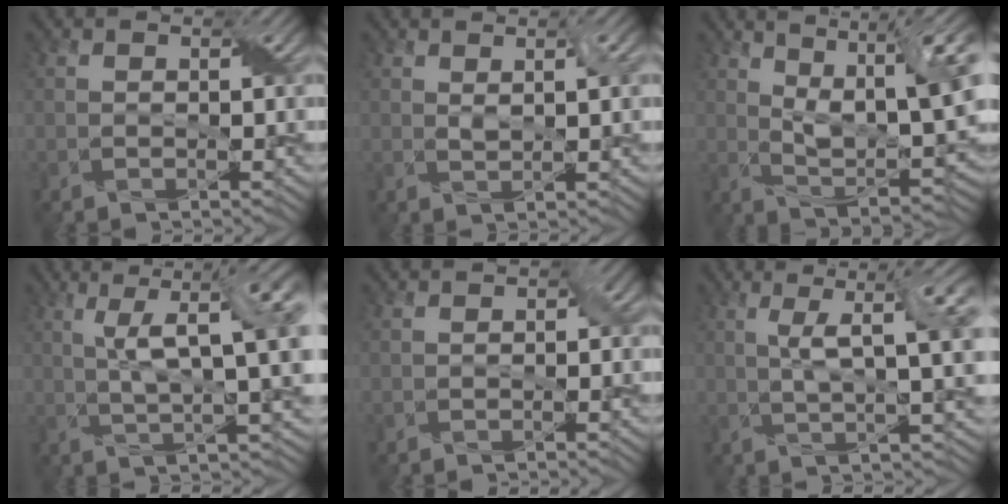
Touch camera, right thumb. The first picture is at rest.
{"total": 1.8, "force": [0.8, 0.4, 1.5], "torque": [-0.030, -0.002, 0.018]}
{"total": 12.8, "force": [5.1, 4.7, 10.7], "torque": [-0.195, 0.008, 0.078]}
{"total": 11.3, "force": [3.3, 3.1, 10.4], "torque": [-0.170, 0.011, 0.055]}
{"total": 1.4, "force": [-0.3, 0.9, 1.0], "torque": [-0.012, 0.000, -0.003]}
{"total": 8.7, "force": [2.2, 1.9, 8.2], "torque": [-0.138, 0.016, 0.041]}